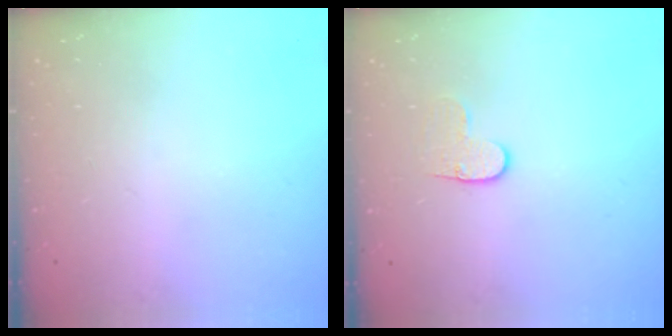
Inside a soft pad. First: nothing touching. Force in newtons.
{"total": 5.7, "press": 5.6, "slide": 0.6}